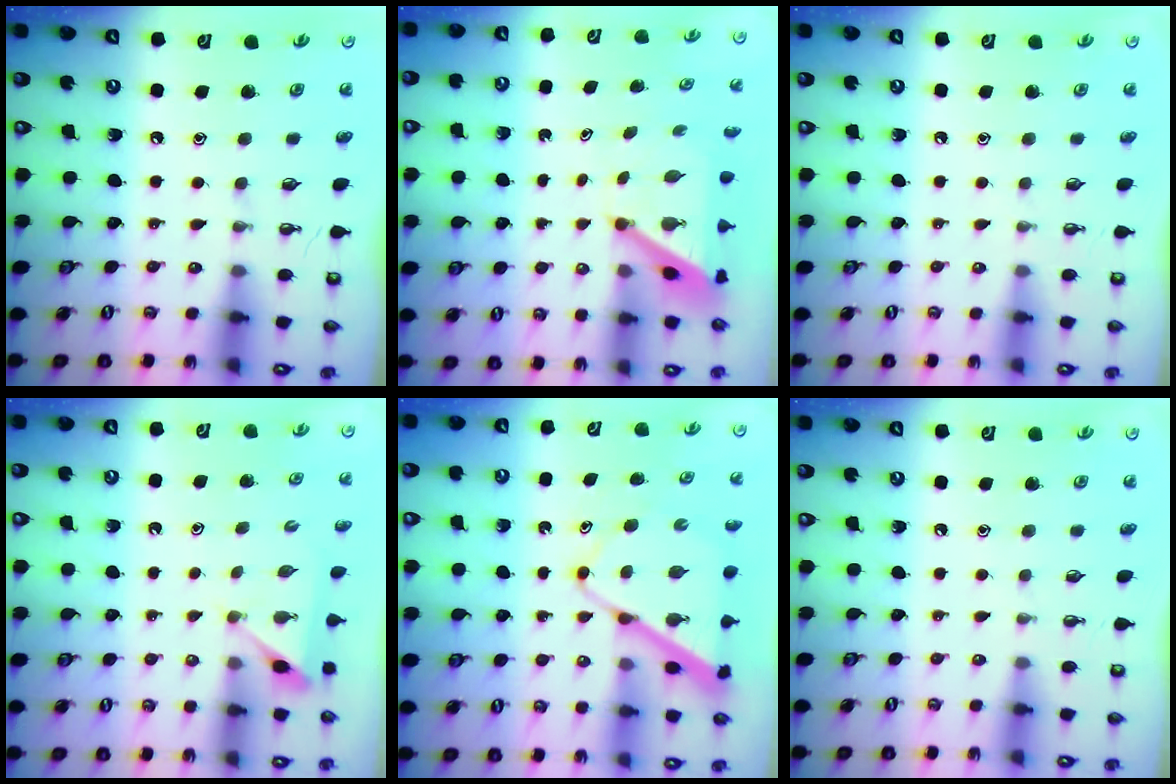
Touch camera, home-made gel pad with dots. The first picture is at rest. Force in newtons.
{"total": 6.1, "press": 6.1, "slide": 0.3}
{"total": 0.0}
{"total": 3.3, "press": 3.3, "slide": 0.4}
{"total": 9.7, "press": 9.7, "slide": 0.9}
{"total": 0.0}